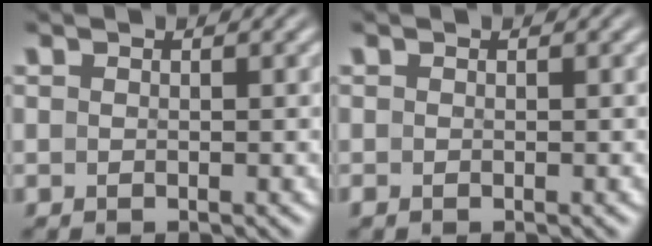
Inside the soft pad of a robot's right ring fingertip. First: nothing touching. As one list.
[{"total": 0.7, "force": [-0.4, 0.5, 0.3], "torque": [-0.010, -0.005, -0.005]}]